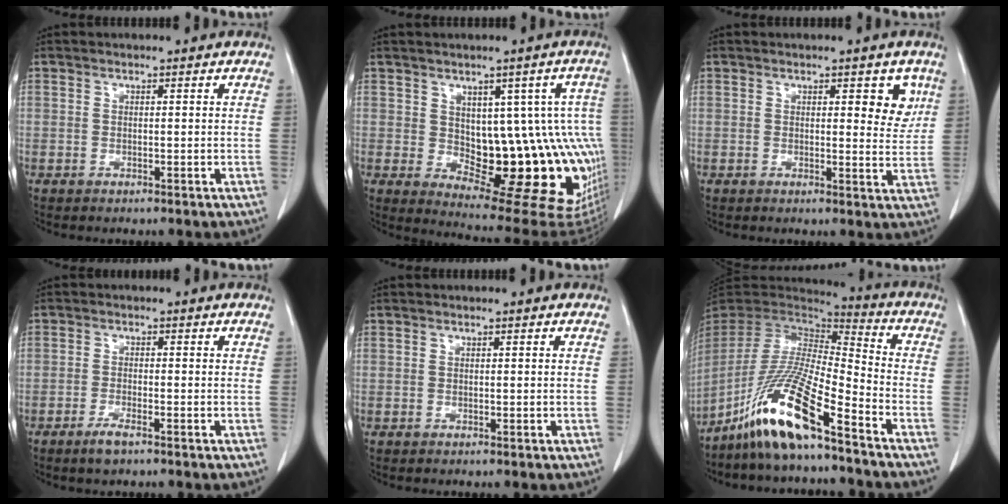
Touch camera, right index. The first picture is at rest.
{"total": 17.4, "force": [-1.1, 7.3, 15.8], "torque": [-0.127, 0.019, 0.011]}
{"total": 4.5, "force": [2.0, 1.7, 3.7], "torque": [-0.035, -0.008, 0.020]}
{"total": 2.7, "force": [-1.9, 0.4, 1.9], "torque": [-0.040, -0.003, -0.036]}
{"total": 0.0}
{"total": 15.8, "force": [-10.4, 1.0, 11.9], "torque": [-0.241, -0.027, -0.201]}